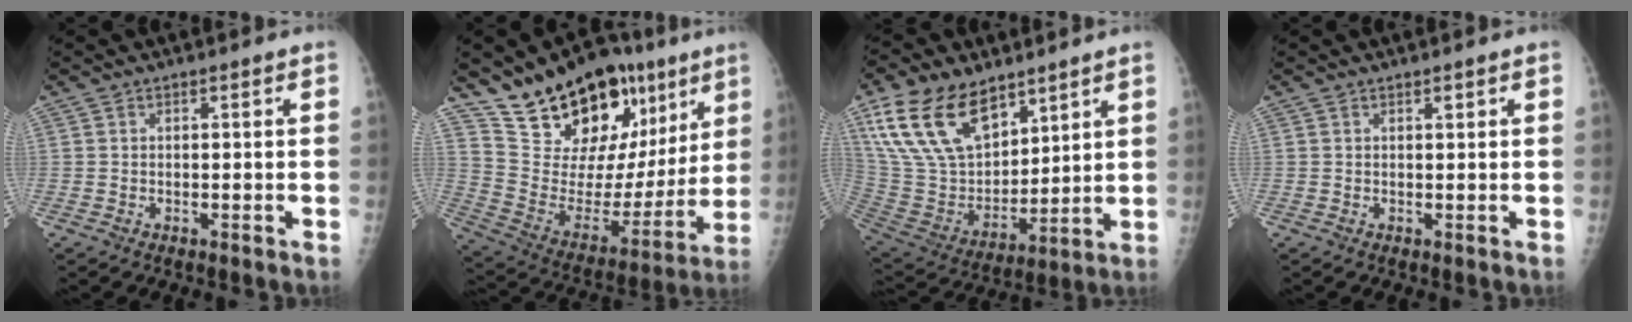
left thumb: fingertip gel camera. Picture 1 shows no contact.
{"total": 25.6, "force": [15.4, 13.7, 15.3], "torque": [-0.185, -0.046, 0.259]}
{"total": 20.4, "force": [12.1, 11.5, 11.7], "torque": [-0.196, -0.048, 0.240]}
{"total": 0.6, "force": [0.3, 0.3, 0.4], "torque": [-0.003, -0.001, 0.005]}